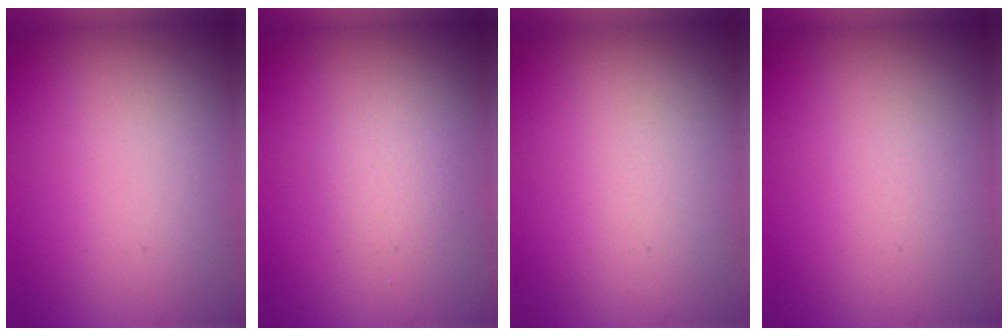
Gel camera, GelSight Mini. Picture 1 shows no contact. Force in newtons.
{"total": 1.3, "press": 1.3, "slide": 0.0}
{"total": 0.0}
{"total": 0.0}